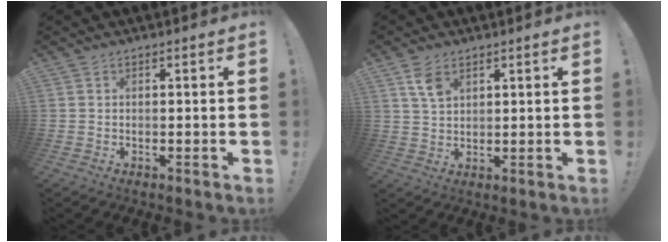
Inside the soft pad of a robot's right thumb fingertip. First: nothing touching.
{"total": 5.3, "force": [3.0, 3.0, 3.3], "torque": [-0.055, -0.012, 0.055]}